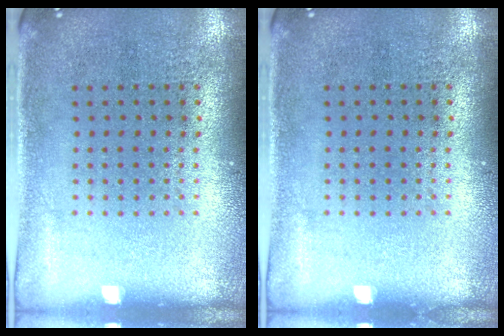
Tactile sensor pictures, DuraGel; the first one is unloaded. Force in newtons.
{"total": 0.0}